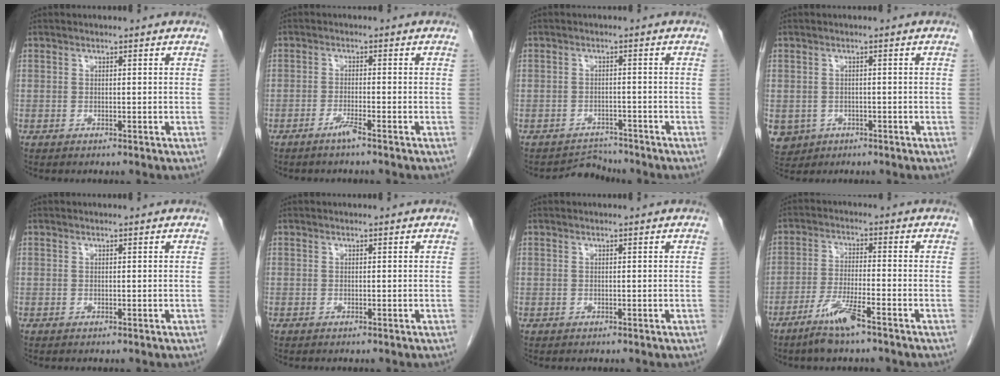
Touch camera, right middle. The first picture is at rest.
{"total": 2.2, "force": [-1.6, -0.4, 1.4], "torque": [-0.031, -0.002, -0.034]}
{"total": 3.0, "force": [-2.6, 0.5, -1.3], "torque": [0.022, 0.001, -0.040]}
{"total": 6.2, "force": [-2.4, 5.5, 1.6], "torque": [-0.043, -0.001, -0.032]}
{"total": 0.0}
{"total": 0.0}
{"total": 0.0}
{"total": 6.4, "force": [-4.4, 0.3, 4.6], "torque": [-0.096, -0.011, -0.086]}